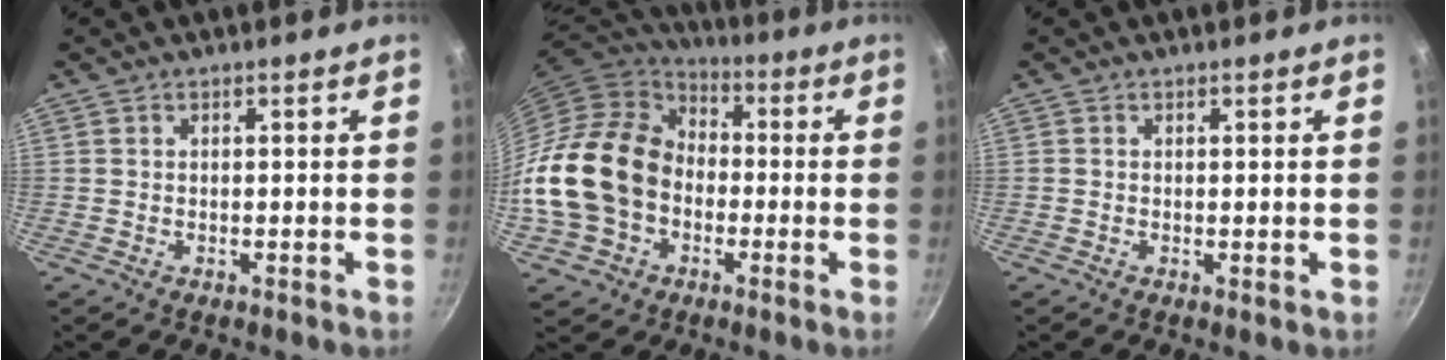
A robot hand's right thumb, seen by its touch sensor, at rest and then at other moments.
{"total": 20.2, "force": [-2.8, 16.0, 12.1], "torque": [-0.212, 0.047, -0.050]}
{"total": 0.0}